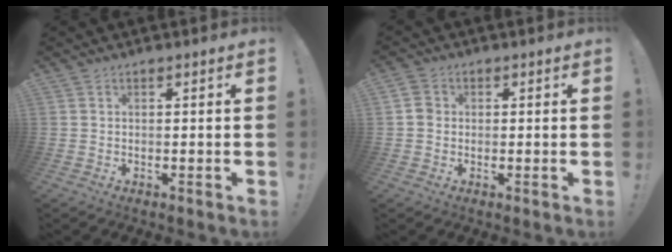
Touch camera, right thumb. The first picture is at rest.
{"total": 3.7, "force": [0.2, 3.3, 1.5], "torque": [-0.027, 0.011, 0.007]}